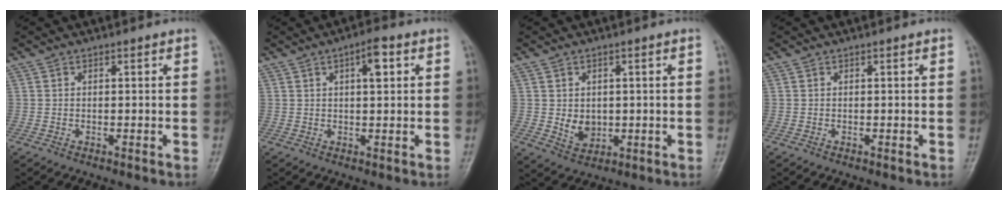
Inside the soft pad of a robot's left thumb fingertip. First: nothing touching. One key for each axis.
{"total": 4.5, "fx": 1.6, "fy": 1.7, "fz": 3.9, "tx": -0.053, "ty": 0.003, "tz": 0.021}
{"total": 4.9, "fx": 0.0, "fy": 4.0, "fz": 3.0, "tx": -0.031, "ty": -0.008, "tz": 0.014}
{"total": 0.0}